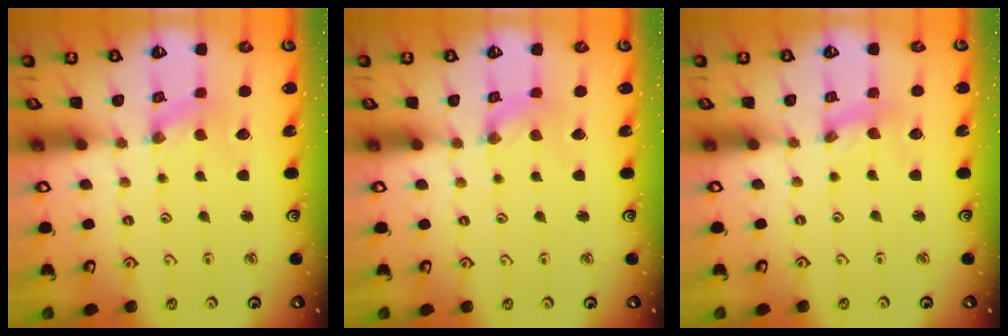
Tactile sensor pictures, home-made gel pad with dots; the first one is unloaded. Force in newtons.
{"total": 0.8, "press": 0.7, "slide": 0.3}
{"total": 0.7, "press": 0.6, "slide": 0.1}